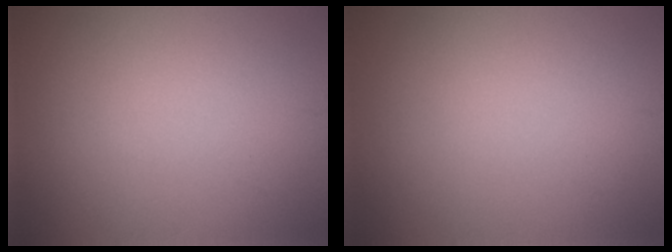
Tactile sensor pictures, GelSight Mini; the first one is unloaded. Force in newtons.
{"total": 0.0}